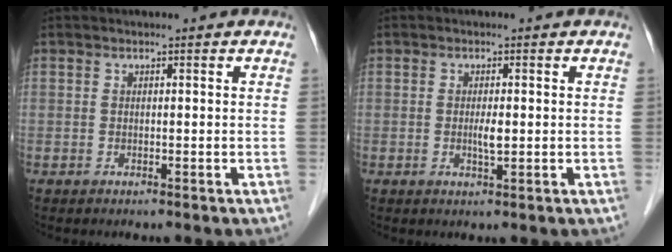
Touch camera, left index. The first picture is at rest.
{"total": 1.8, "force": [0.0, 0.3, 1.8], "torque": [-0.036, -0.002, 0.002]}